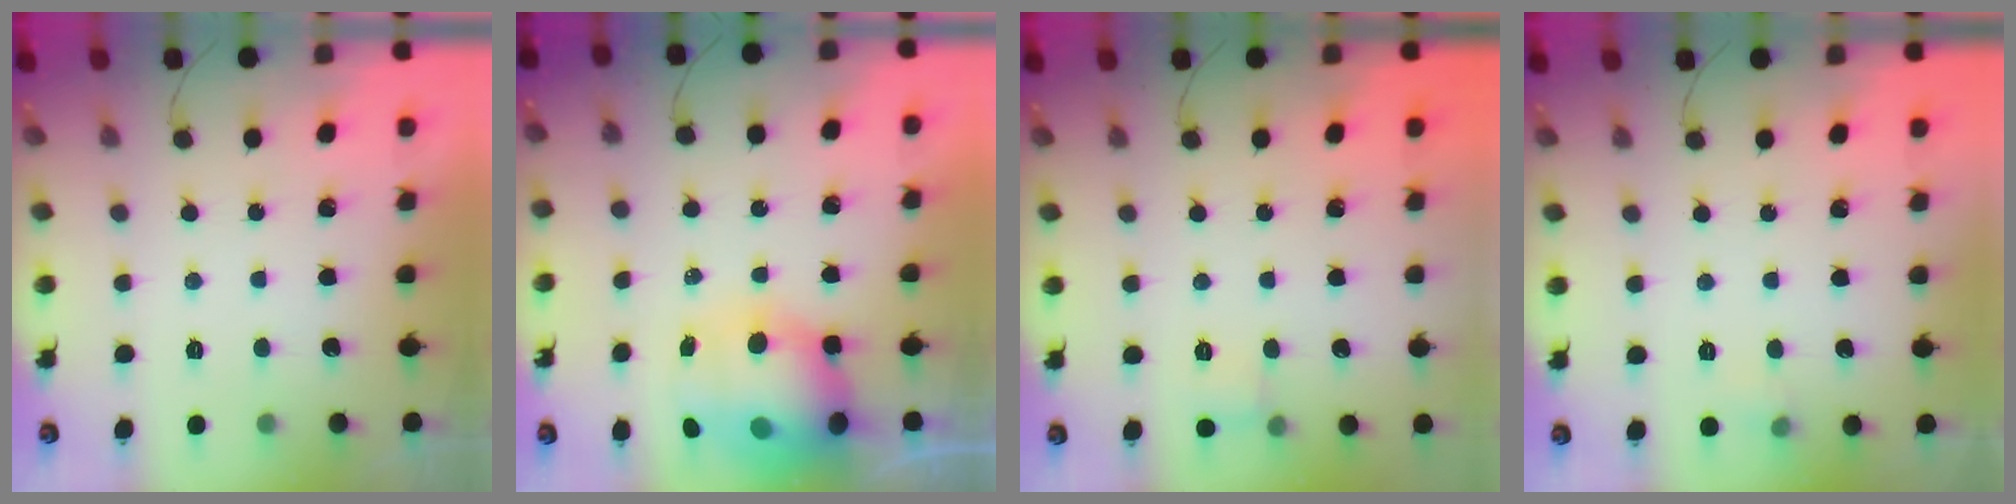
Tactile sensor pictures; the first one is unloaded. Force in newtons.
{"total": 14.3, "press": 13.9, "slide": 3.2}
{"total": 6.7, "press": 6.4, "slide": 2.0}
{"total": 3.4, "press": 3.2, "slide": 1.0}